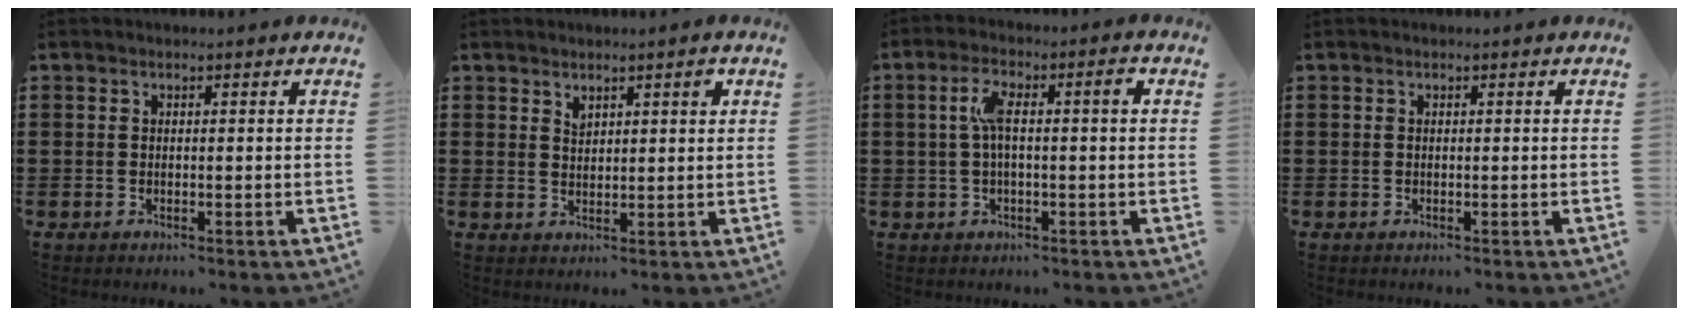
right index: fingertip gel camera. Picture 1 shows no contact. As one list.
[{"total": 2.1, "force": [1.6, 0.6, 1.2], "torque": [-0.016, -0.001, 0.027]}, {"total": 5.6, "force": [0.6, 1.1, 5.4], "torque": [-0.102, 0.007, 0.005]}, {"total": 0.0}]